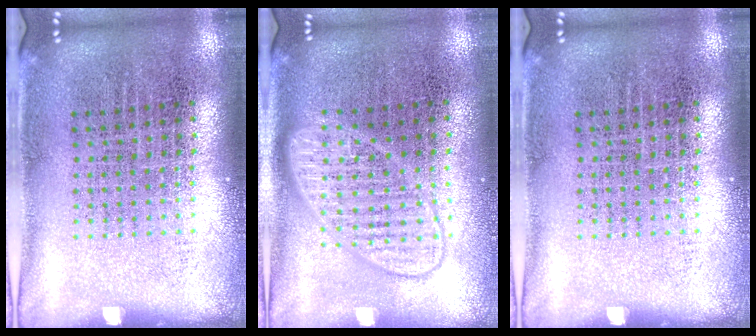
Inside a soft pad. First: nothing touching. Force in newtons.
{"total": 3.1, "press": 3.0, "slide": 0.5}
{"total": 0.0}